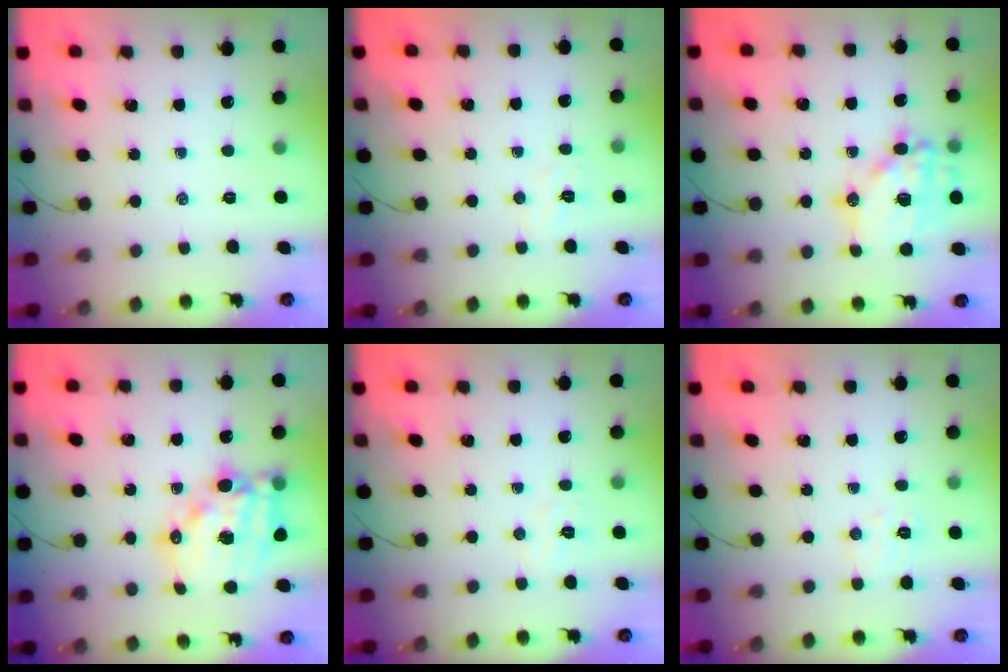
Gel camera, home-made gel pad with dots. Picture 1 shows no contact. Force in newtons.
{"total": 3.5, "press": 3.4, "slide": 0.8}
{"total": 16.0, "press": 15.8, "slide": 2.9}
{"total": 17.4, "press": 17.0, "slide": 4.0}
{"total": 3.5, "press": 3.4, "slide": 0.8}
{"total": 4.8, "press": 4.8, "slide": 0.8}